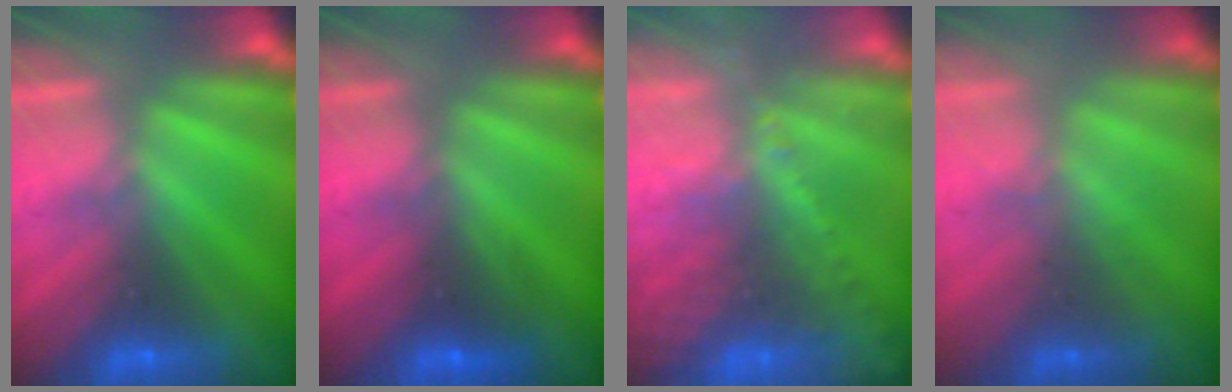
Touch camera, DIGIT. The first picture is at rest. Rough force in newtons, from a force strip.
{"total": 2.6}
{"total": 6.9}
{"total": 1.8}